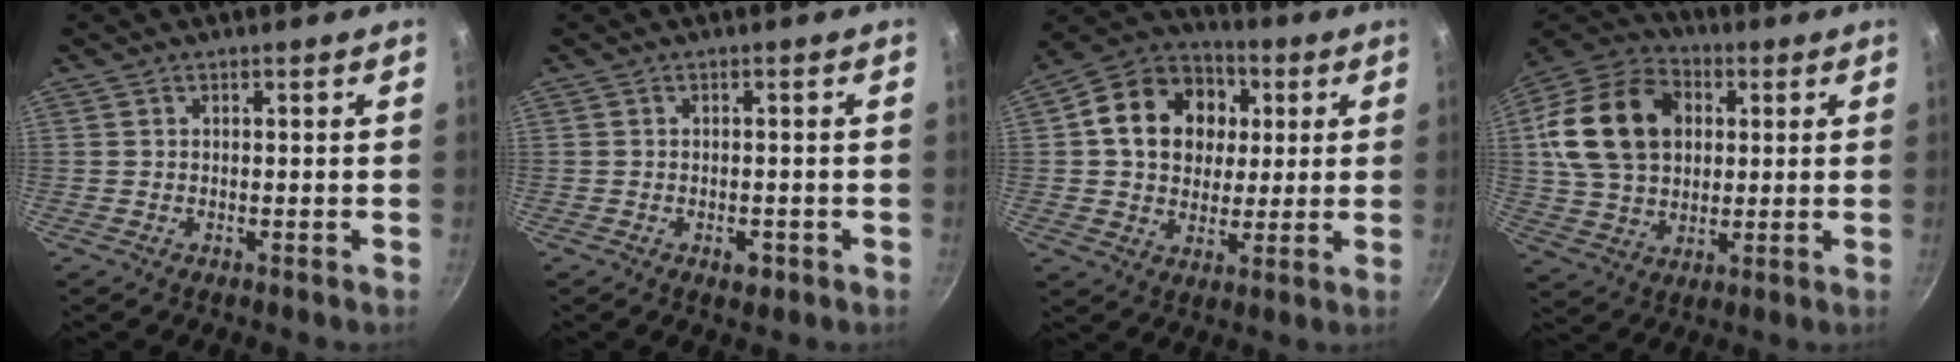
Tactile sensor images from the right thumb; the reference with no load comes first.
{"total": 2.5, "force": [-1.1, 1.4, 1.8], "torque": [-0.021, 0.007, -0.012]}
{"total": 17.5, "force": [3.4, 14.0, 10.0], "torque": [-0.143, 0.016, 0.047]}
{"total": 20.0, "force": [4.0, 14.8, 12.9], "torque": [-0.211, 0.017, 0.066]}